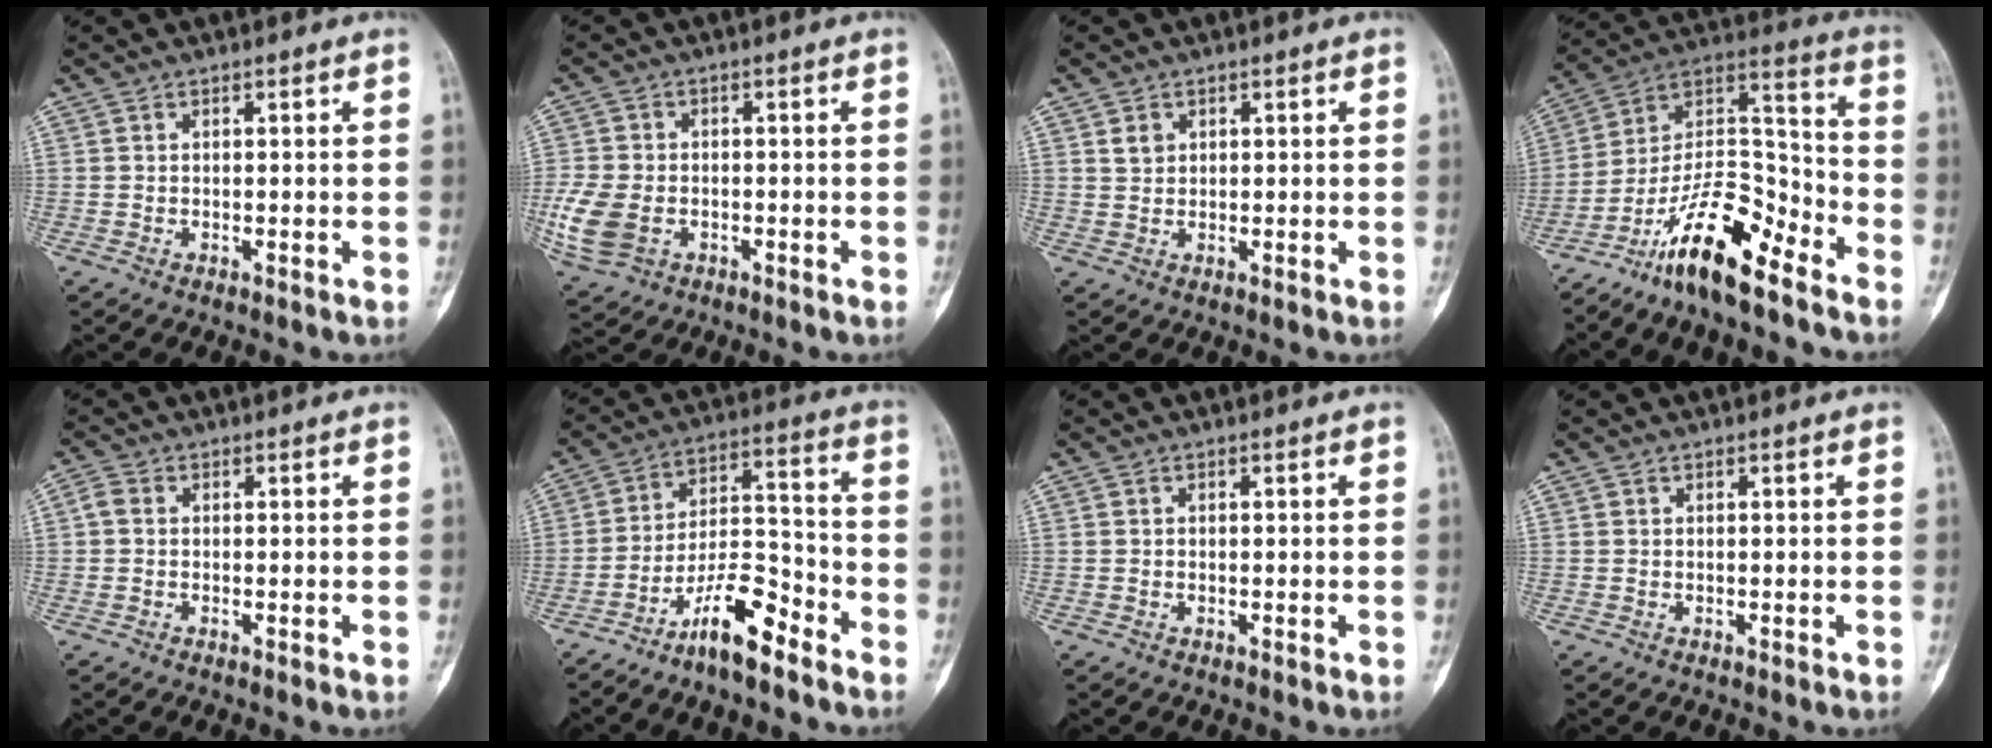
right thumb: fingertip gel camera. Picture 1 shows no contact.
{"total": 9.6, "force": [-2.6, 6.8, 6.2], "torque": [-0.142, 0.001, -0.045]}
{"total": 2.3, "force": [1.1, 1.8, 0.9], "torque": [-0.008, -0.005, 0.022]}
{"total": 17.1, "force": [-11.9, 5.0, 11.2], "torque": [-0.178, 0.099, -0.214]}
{"total": 1.9, "force": [0.1, 1.5, 1.1], "torque": [-0.021, 0.005, -0.001]}
{"total": 11.0, "force": [-7.9, 2.9, 7.1], "torque": [-0.122, 0.074, -0.146]}
{"total": 0.0}
{"total": 0.0}